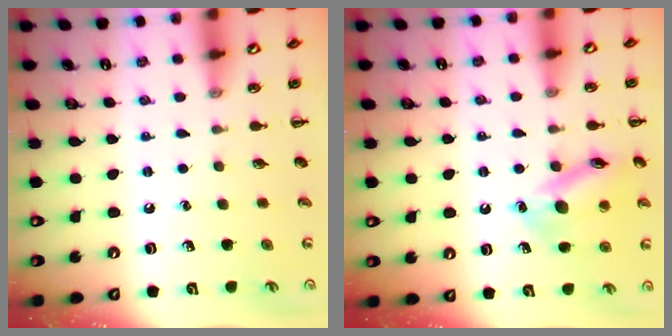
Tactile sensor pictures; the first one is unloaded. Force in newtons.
{"total": 13.9, "press": 13.8, "slide": 1.0}